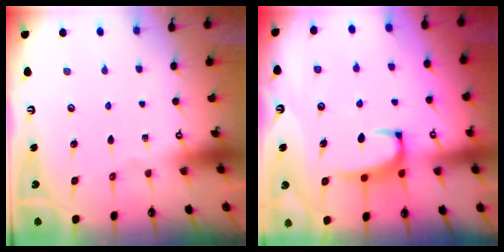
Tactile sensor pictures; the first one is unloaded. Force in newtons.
{"total": 2.6, "press": 2.5, "slide": 0.7}